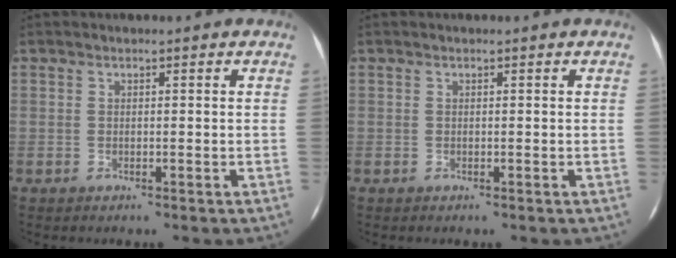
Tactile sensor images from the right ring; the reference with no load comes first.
{"total": 0.0}